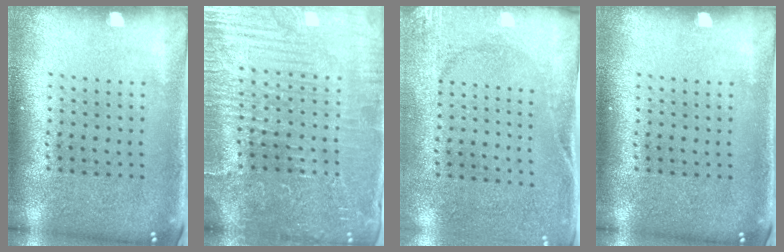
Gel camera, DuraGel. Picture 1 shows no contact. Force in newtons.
{"total": 4.6, "press": 4.4, "slide": 1.3}
{"total": 2.7, "press": 2.1, "slide": 1.7}
{"total": 0.0}